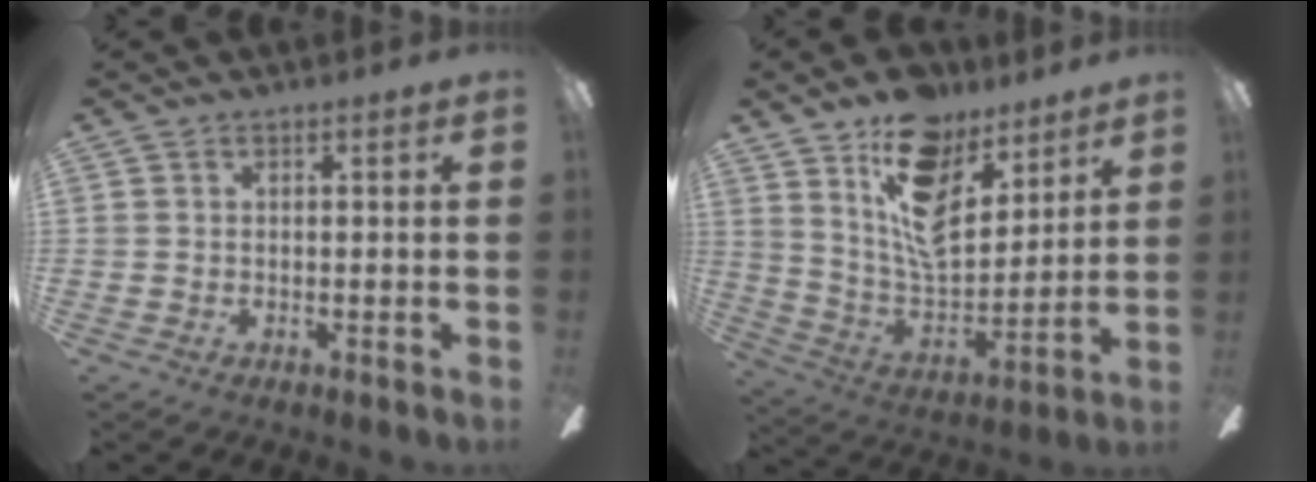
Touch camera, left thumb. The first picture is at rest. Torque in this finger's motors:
{"motor_torque": [0.67, -0.36, 0.16, -0.25, 0.15]}